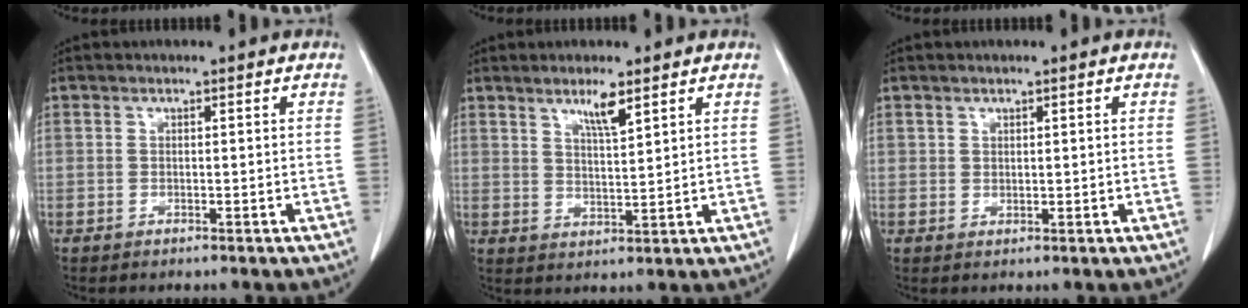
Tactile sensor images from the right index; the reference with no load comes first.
{"total": 4.5, "force": [3.0, 0.5, 3.3], "torque": [-0.061, -0.006, 0.054]}
{"total": 0.7, "force": [0.4, 0.5, 0.2], "torque": [0.003, -0.002, 0.004]}